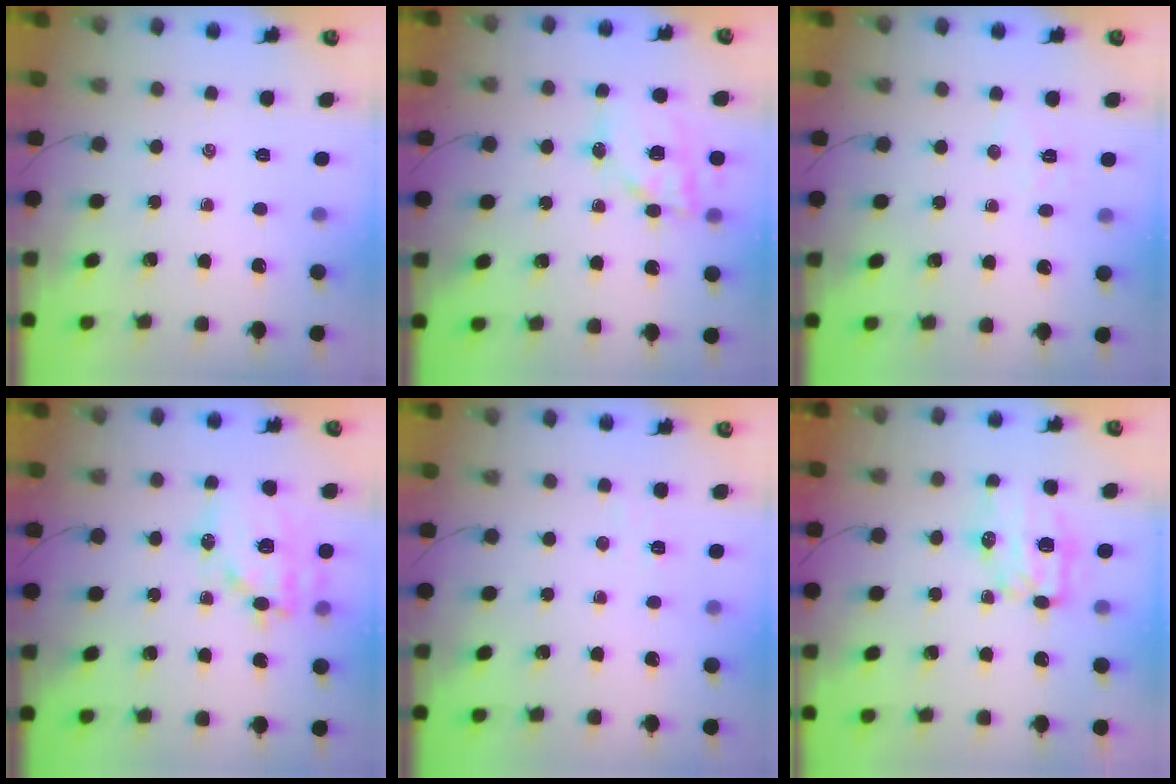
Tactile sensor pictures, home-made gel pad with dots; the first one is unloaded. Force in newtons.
{"total": 15.2, "press": 14.9, "slide": 3.0}
{"total": 4.5, "press": 4.4, "slide": 0.9}
{"total": 15.9, "press": 15.6, "slide": 3.0}
{"total": 2.4, "press": 2.3, "slide": 0.6}
{"total": 7.7, "press": 7.7, "slide": 0.6}